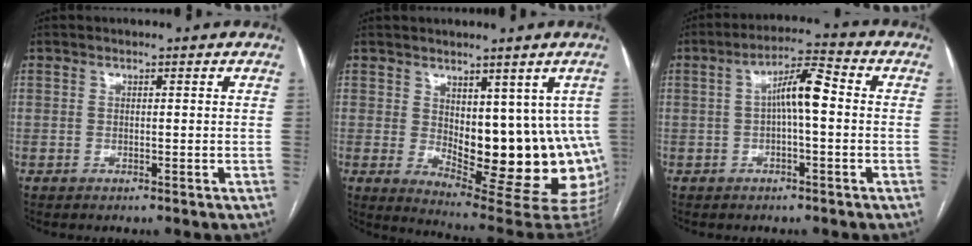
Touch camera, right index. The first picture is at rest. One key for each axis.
{"total": 17.4, "fx": 0.1, "fy": 7.5, "fz": 15.7, "tx": -0.151, "ty": -0.013, "tz": 0.023}
{"total": 6.5, "fx": 0.1, "fy": 1.2, "fz": 6.4, "tx": -0.114, "ty": 0.022, "tz": 0.000}